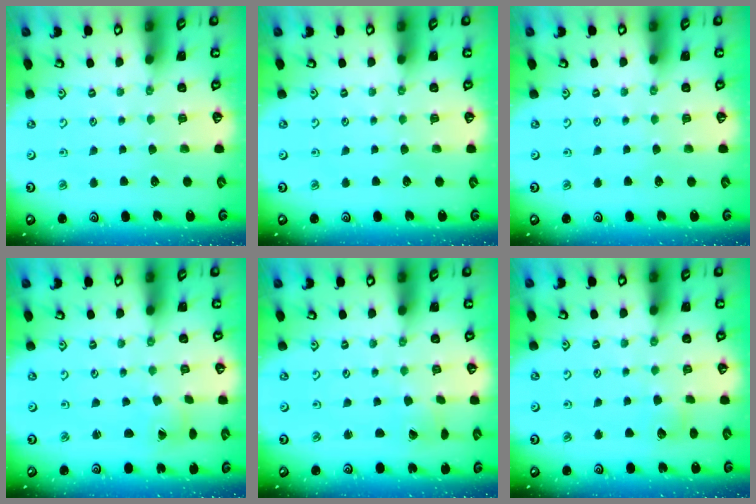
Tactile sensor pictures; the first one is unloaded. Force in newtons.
{"total": 0.0}
{"total": 0.0}
{"total": 0.7, "press": 0.7, "slide": 0.1}
{"total": 1.8, "press": 1.8, "slide": 0.1}
{"total": 3.1, "press": 3.0, "slide": 0.5}